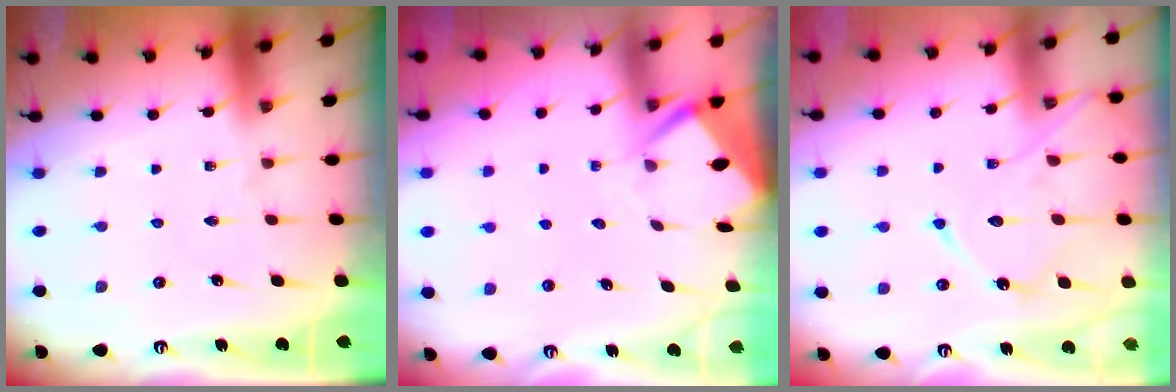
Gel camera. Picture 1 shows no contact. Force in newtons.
{"total": 3.3, "press": 3.3, "slide": 0.3}
{"total": 13.2, "press": 13.1, "slide": 1.0}